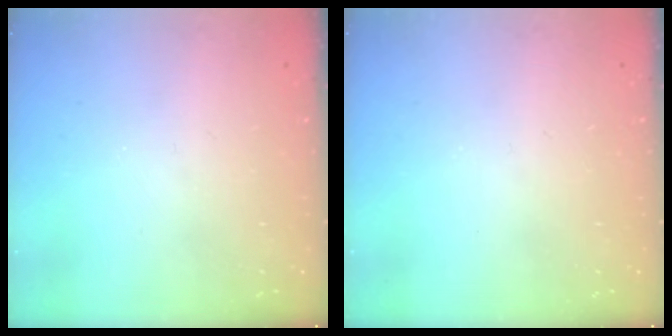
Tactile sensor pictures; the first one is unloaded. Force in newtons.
{"total": 0.0}